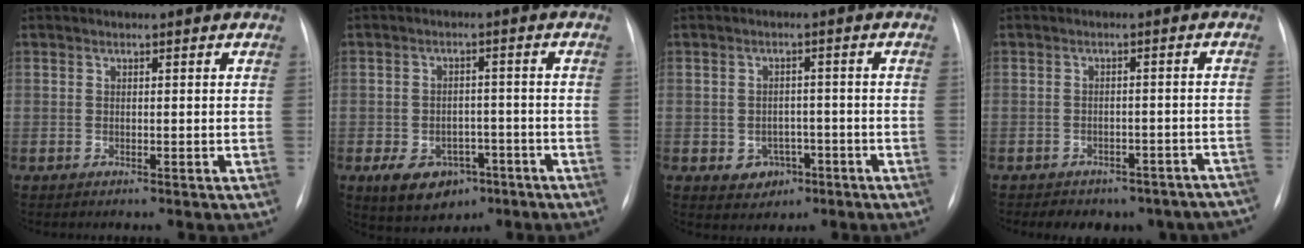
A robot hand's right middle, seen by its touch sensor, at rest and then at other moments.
{"total": 8.1, "force": [-4.2, 5.6, 4.0], "torque": [-0.065, 0.012, -0.053]}
{"total": 4.2, "force": [-1.7, 3.5, 1.6], "torque": [-0.015, 0.012, -0.013]}
{"total": 14.9, "force": [-12.4, 6.8, 4.5], "torque": [-0.067, 0.025, -0.128]}